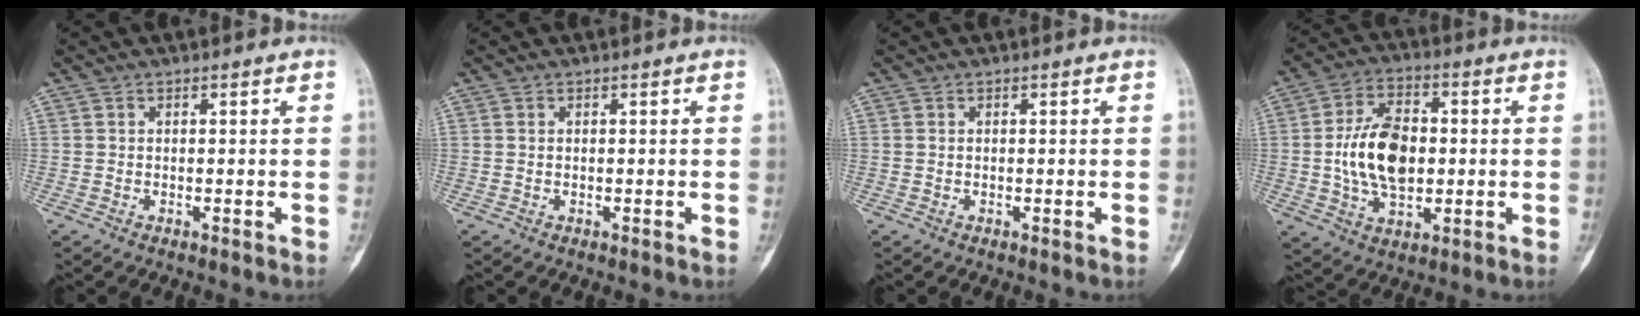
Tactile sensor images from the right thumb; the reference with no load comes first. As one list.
[{"total": 0.0}, {"total": 0.0}, {"total": 13.7, "force": [0.0, 8.4, 10.9], "torque": [-0.180, 0.010, 0.001]}]